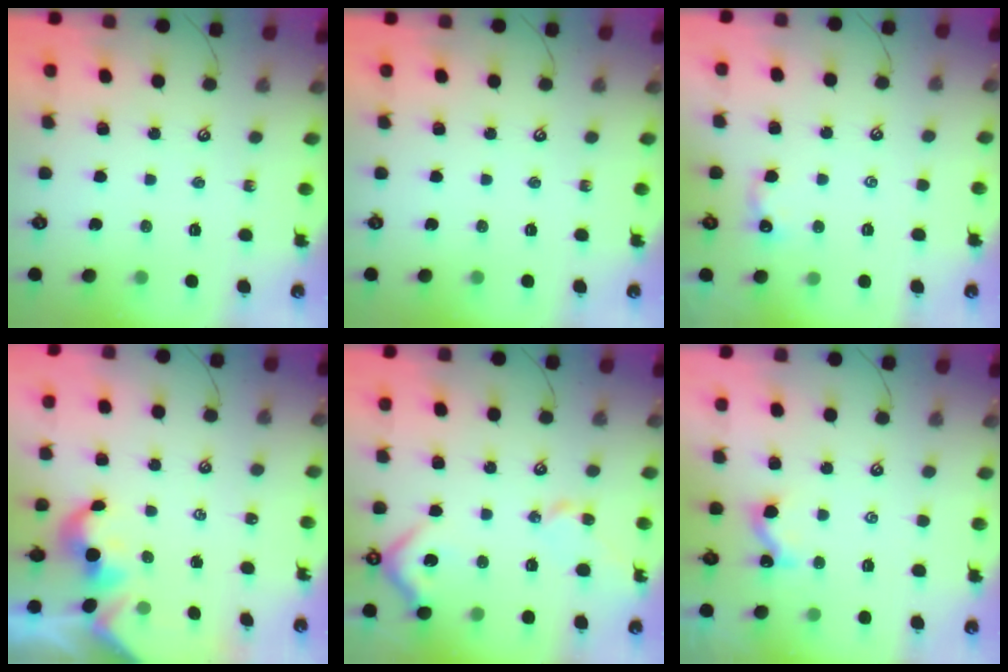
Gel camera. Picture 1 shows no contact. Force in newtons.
{"total": 0.0}
{"total": 0.7, "press": 0.5, "slide": 0.5}
{"total": 2.0, "press": 1.9, "slide": 0.4}
{"total": 7.9, "press": 7.8, "slide": 1.2}
{"total": 0.0}